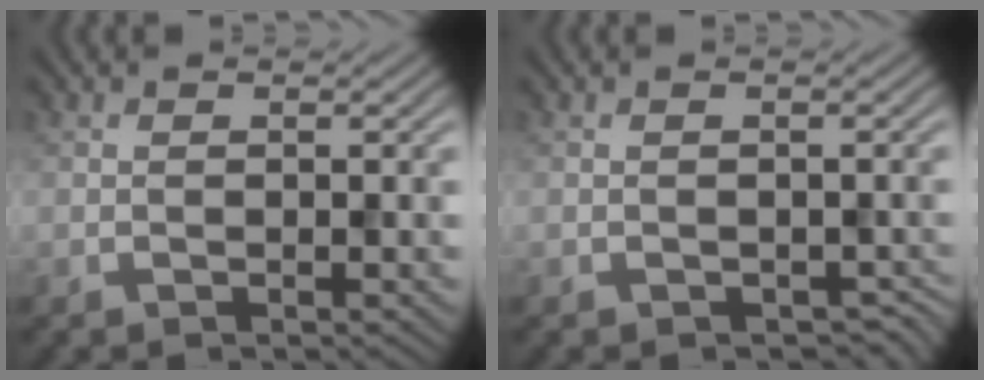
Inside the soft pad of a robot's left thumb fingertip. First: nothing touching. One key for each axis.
{"total": 1.4, "fx": -0.8, "fy": 0.9, "fz": 0.5, "tx": -0.015, "ty": -0.015, "tz": -0.007}